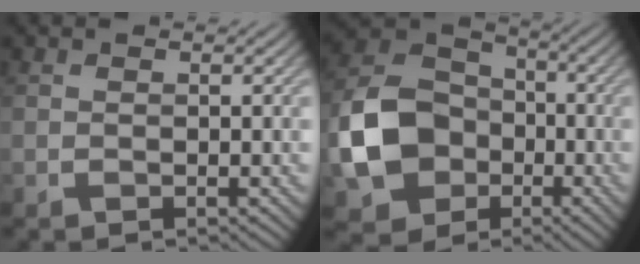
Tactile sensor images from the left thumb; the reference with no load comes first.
{"total": 12.3, "force": [-3.1, 9.7, 6.9], "torque": [-0.167, -0.001, -0.078]}